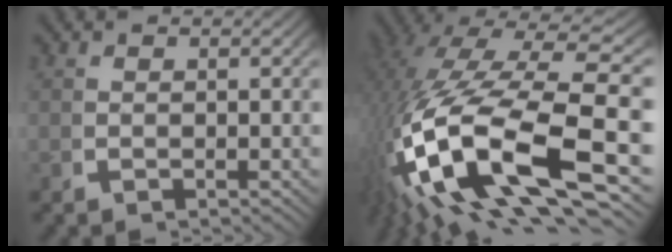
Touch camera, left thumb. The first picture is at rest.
{"total": 17.6, "force": [-1.8, 9.1, 14.9], "torque": [-0.340, -0.055, 0.012]}